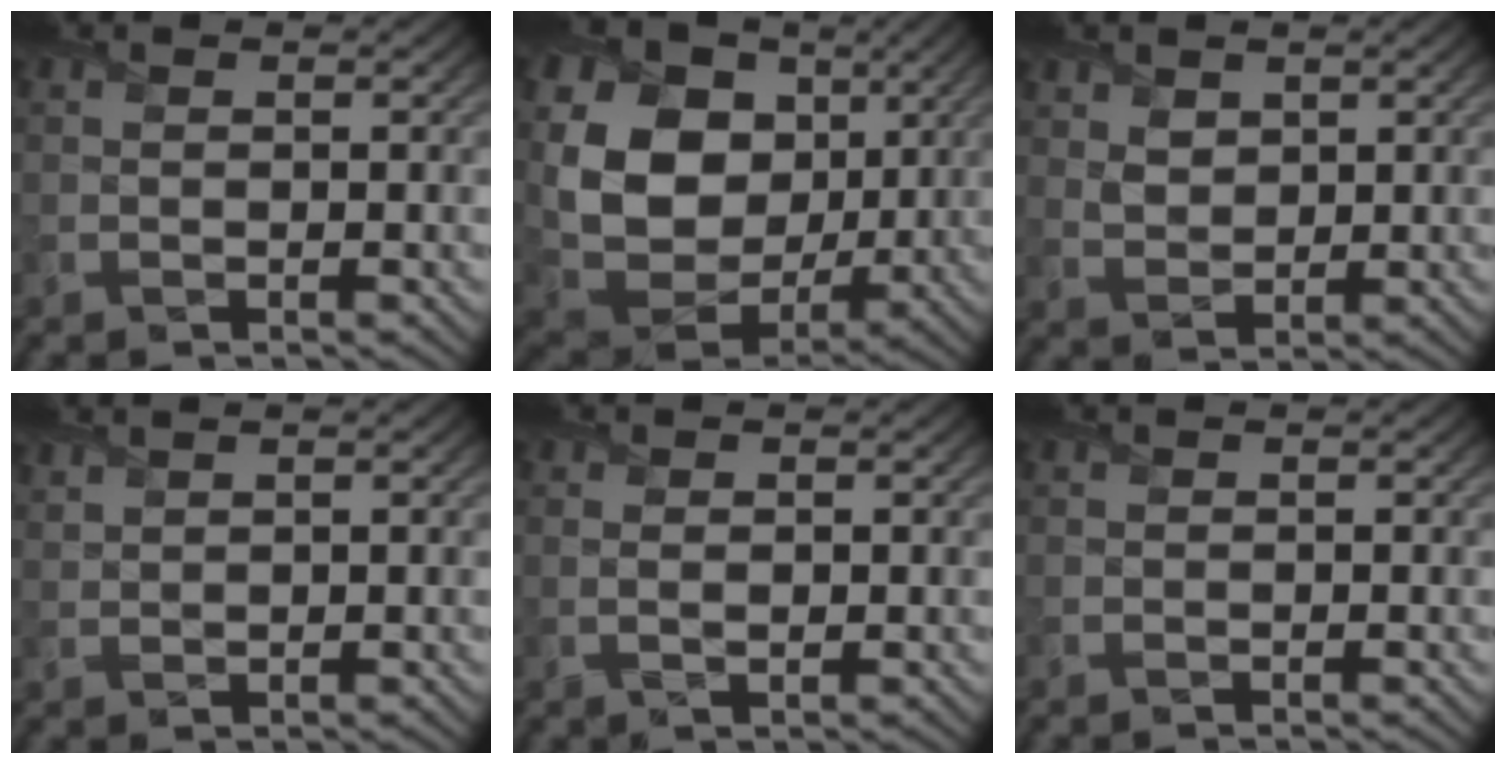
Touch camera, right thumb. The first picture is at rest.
{"total": 15.3, "force": [4.2, 11.7, 8.8], "torque": [-0.197, 0.012, 0.084]}
{"total": 2.8, "force": [1.6, 1.9, 1.2], "torque": [-0.034, -0.005, 0.034]}
{"total": 1.7, "force": [1.5, 0.4, 0.5], "torque": [-0.018, 0.004, 0.038]}
{"total": 1.4, "force": [0.3, 0.7, 1.2], "torque": [-0.027, -0.003, 0.010]}
{"total": 0.0}